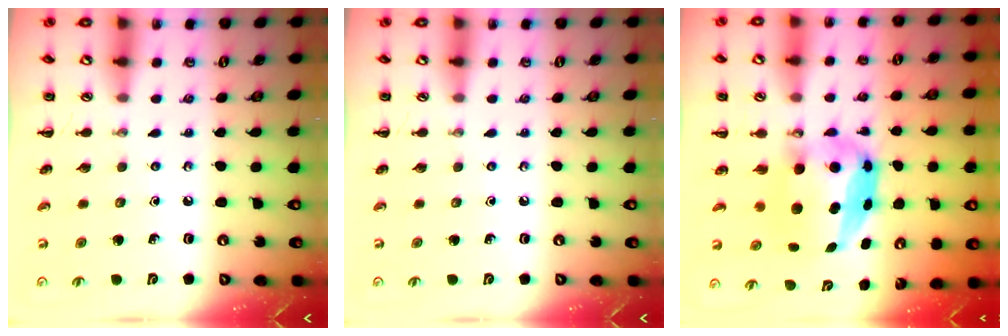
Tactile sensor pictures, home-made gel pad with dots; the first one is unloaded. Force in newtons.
{"total": 0.0}
{"total": 7.2, "press": 7.0, "slide": 1.6}